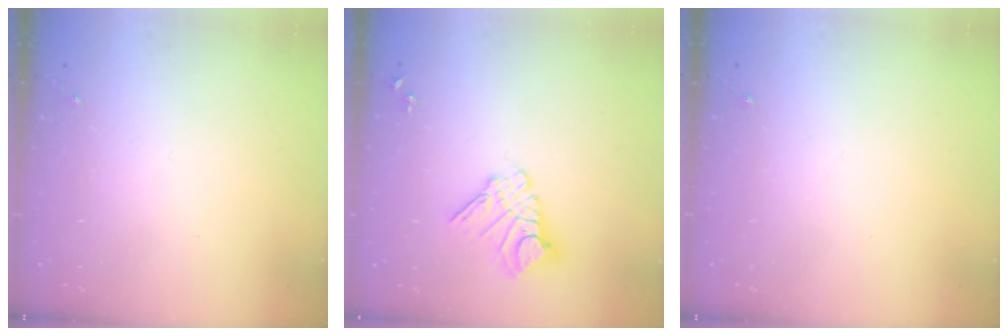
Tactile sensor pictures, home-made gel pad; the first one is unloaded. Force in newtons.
{"total": 11.6, "press": 11.6, "slide": 1.2}
{"total": 0.0}